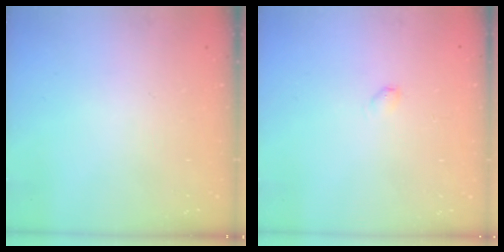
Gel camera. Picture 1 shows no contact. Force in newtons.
{"total": 2.5, "press": 2.5, "slide": 0.4}